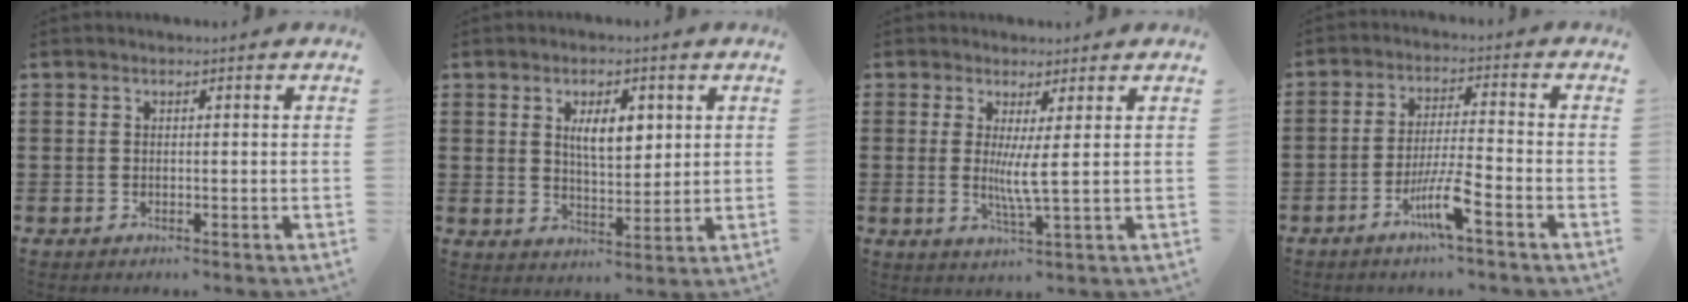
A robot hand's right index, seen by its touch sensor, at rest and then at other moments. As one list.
[{"total": 6.1, "force": [2.0, 2.5, 5.1], "torque": [-0.092, 0.001, 0.030]}, {"total": 4.4, "force": [0.6, -0.3, 4.3], "torque": [-0.082, -0.012, 0.010]}, {"total": 6.6, "force": [-3.7, 0.3, 5.4], "torque": [-0.115, -0.012, -0.071]}]